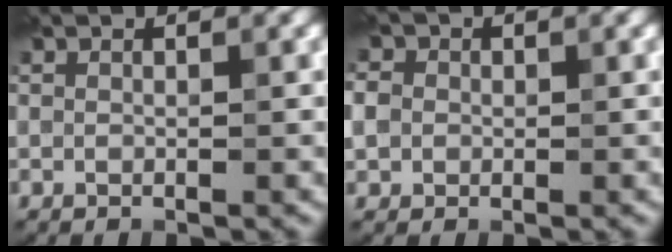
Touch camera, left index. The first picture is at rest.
{"total": 3.1, "force": [0.4, 2.8, 1.3], "torque": [-0.030, 0.019, -0.002]}